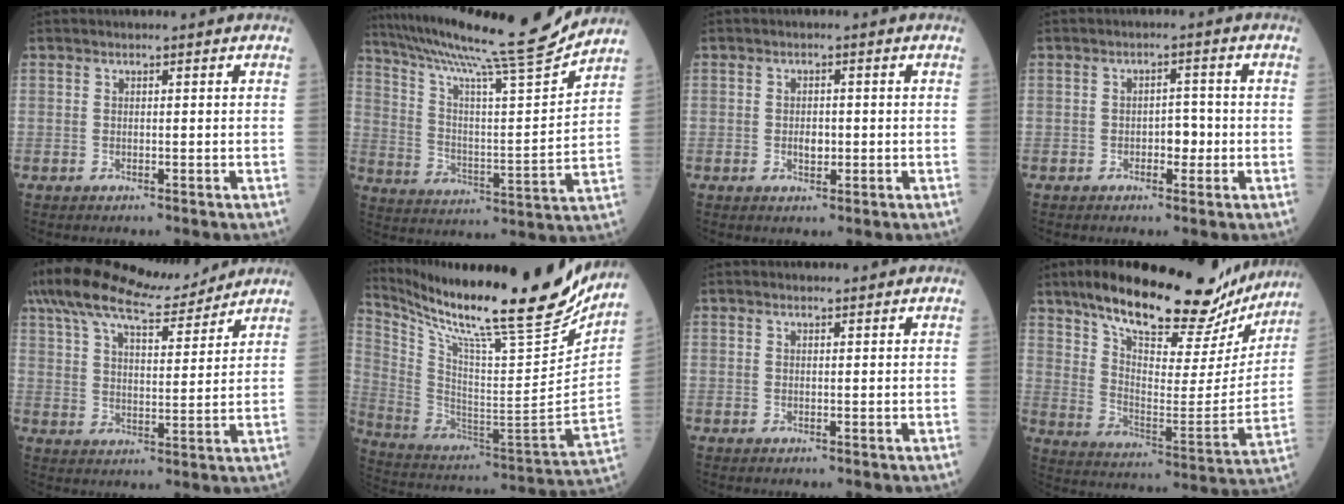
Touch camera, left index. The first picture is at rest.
{"total": 19.0, "force": [17.2, -1.2, 8.0], "torque": [-0.141, -0.037, 0.265]}
{"total": 2.0, "force": [-0.5, 1.1, 1.6], "torque": [-0.026, -0.002, -0.008]}
{"total": 2.7, "force": [-1.0, 1.5, 2.1], "torque": [-0.023, 0.003, -0.016]}
{"total": 14.9, "force": [13.0, 2.6, 6.8], "torque": [-0.131, 0.023, 0.216]}
{"total": 28.0, "force": [24.0, 1.3, 14.3], "torque": [-0.266, -0.078, 0.373]}
{"total": 1.0, "force": [0.8, 0.2, 0.5], "torque": [-0.012, 0.008, 0.013]}
{"total": 26.1, "force": [21.1, 7.7, 13.2], "torque": [-0.205, -0.006, 0.294]}